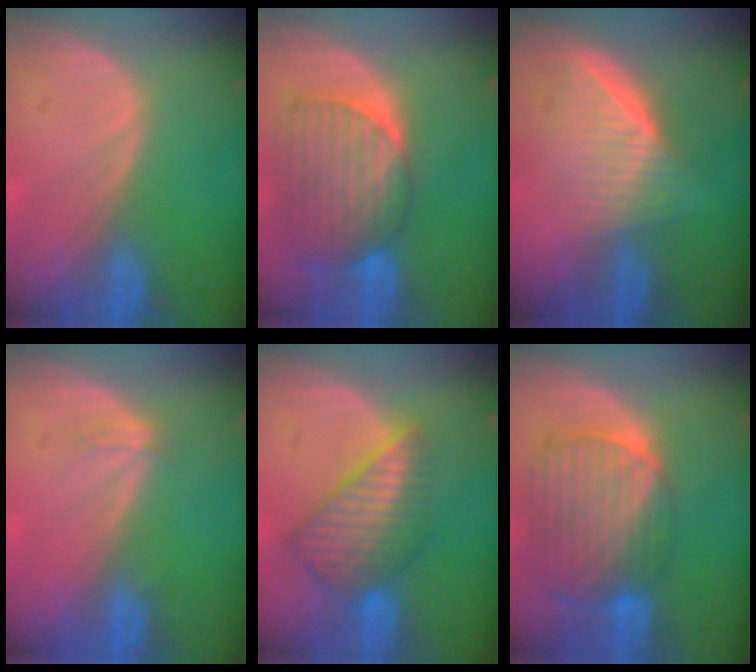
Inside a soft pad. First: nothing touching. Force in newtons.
{"total": 9.0, "press": 8.5, "slide": 2.9}
{"total": 6.7, "press": 6.0, "slide": 3.0}
{"total": 1.5, "press": 1.1, "slide": 1.0}
{"total": 8.1, "press": 7.2, "slide": 3.8}
{"total": 10.6, "press": 9.0, "slide": 5.5}